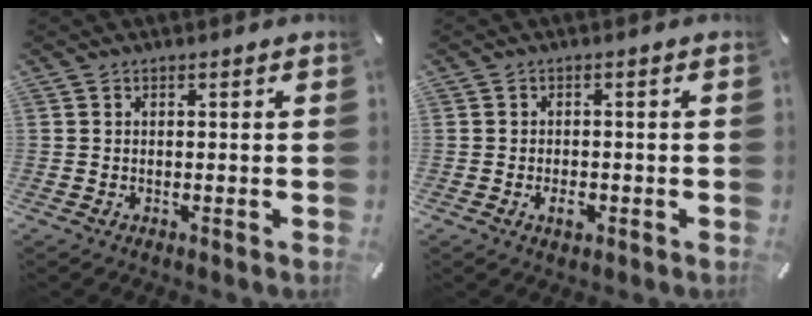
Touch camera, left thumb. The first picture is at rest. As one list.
[{"total": 2.9, "force": [-1.1, 1.8, 2.0], "torque": [-0.042, 0.002, -0.021]}]